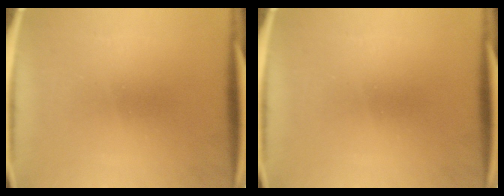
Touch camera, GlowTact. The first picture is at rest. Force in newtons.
{"total": 0.0}